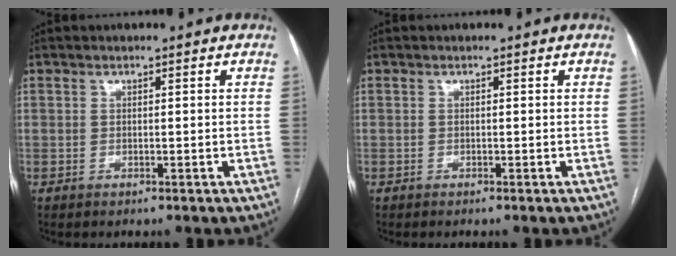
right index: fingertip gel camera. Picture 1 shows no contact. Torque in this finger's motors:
{"motor_torque": [-0.21, 0.12, -0.02, 0.00]}